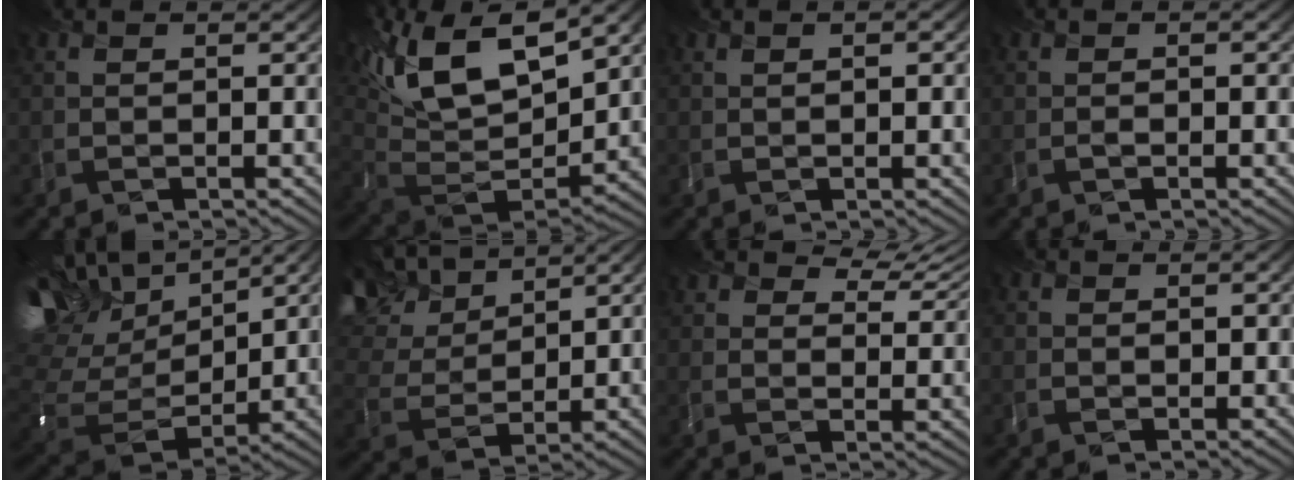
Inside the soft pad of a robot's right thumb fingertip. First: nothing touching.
{"total": 16.3, "force": [7.3, 7.8, 12.3], "torque": [-0.280, 0.018, 0.134]}
{"total": 1.2, "force": [0.4, 0.4, 1.1], "torque": [-0.007, -0.005, 0.008]}
{"total": 0.5, "force": [-0.3, 0.1, 0.4], "torque": [-0.007, -0.001, -0.004]}
{"total": 15.2, "force": [9.1, 7.5, 9.7], "torque": [-0.254, 0.040, 0.153]}
{"total": 11.4, "force": [8.0, 5.2, 6.4], "torque": [-0.173, 0.026, 0.149]}
{"total": 7.0, "force": [5.7, 2.6, 3.1], "torque": [-0.058, 0.001, 0.095]}
{"total": 1.1, "force": [0.5, 0.9, 0.4], "torque": [-0.005, -0.005, 0.016]}